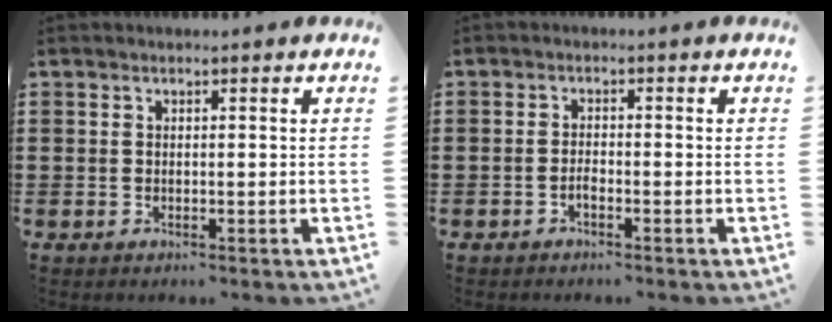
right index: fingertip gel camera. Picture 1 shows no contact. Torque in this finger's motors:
{"motor_torque": [-0.08, 2.06, 0.00, -0.03]}